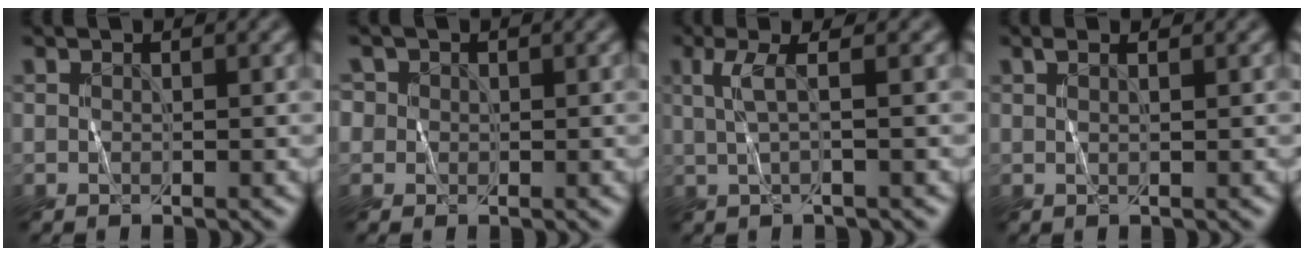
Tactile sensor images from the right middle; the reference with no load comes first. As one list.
[{"total": 2.4, "force": [0.9, 2.1, 0.7], "torque": [-0.010, 0.010, 0.006]}, {"total": 2.3, "force": [0.5, 0.0, 2.2], "torque": [-0.046, 0.003, 0.011]}, {"total": 0.9, "force": [0.5, 0.0, 0.8], "torque": [-0.018, 0.005, 0.012]}]